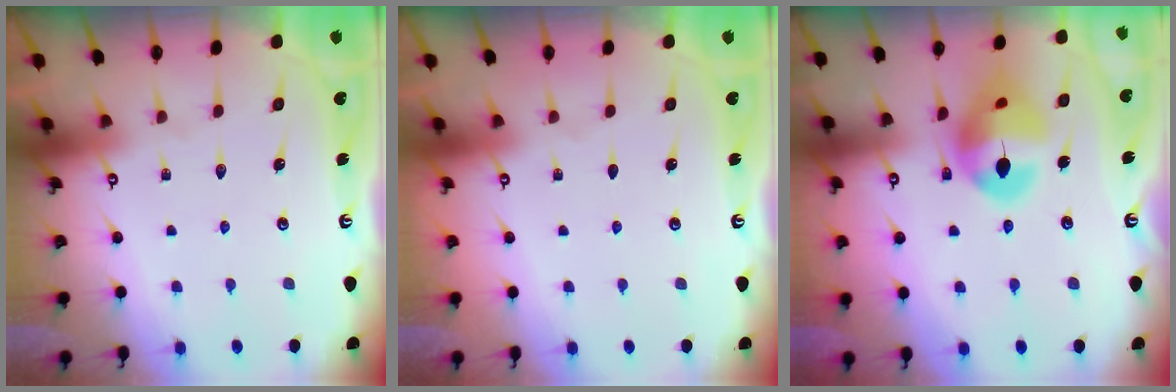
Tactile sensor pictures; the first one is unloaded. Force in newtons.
{"total": 0.0}
{"total": 15.4, "press": 15.3, "slide": 1.8}